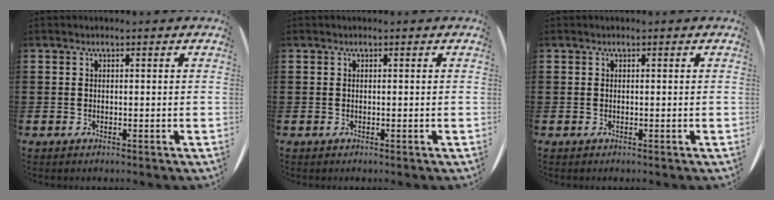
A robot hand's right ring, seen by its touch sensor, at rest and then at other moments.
{"total": 0.0}
{"total": 0.0}